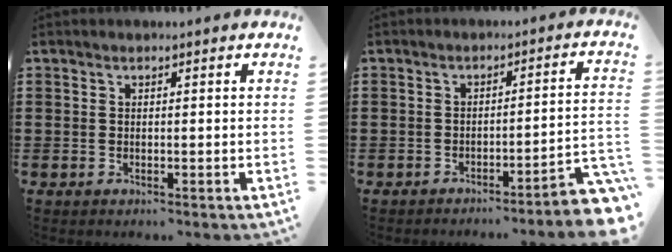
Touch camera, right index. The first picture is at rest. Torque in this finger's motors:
{"motor_torque": [1.30, -0.84, 0.80, 0.05]}